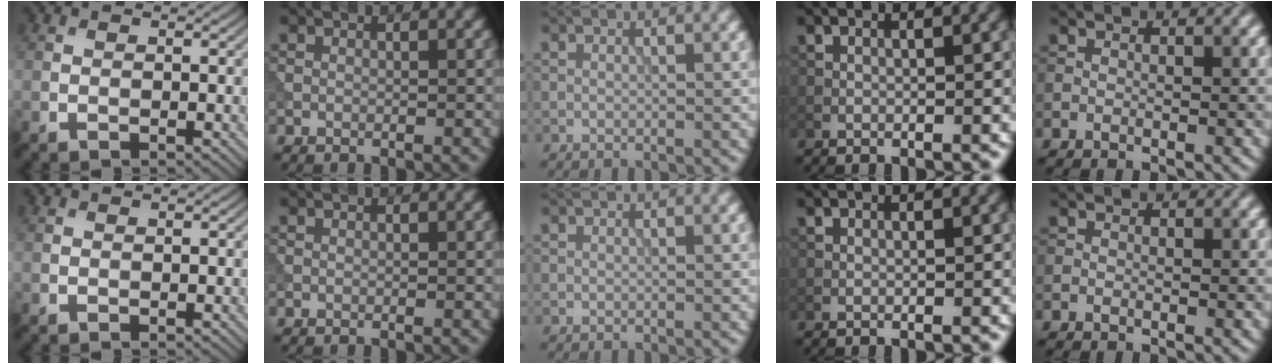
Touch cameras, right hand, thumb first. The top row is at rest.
{}